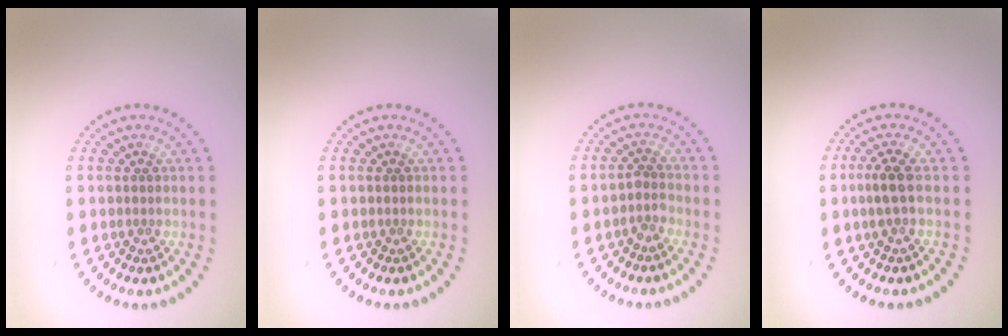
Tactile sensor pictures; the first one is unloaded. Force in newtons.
{"total": 0.0}
{"total": 1.3, "press": 1.1, "slide": 0.7}
{"total": 2.0, "press": 1.7, "slide": 1.1}